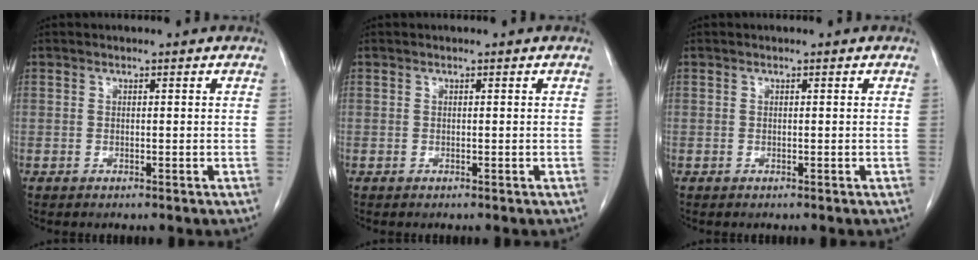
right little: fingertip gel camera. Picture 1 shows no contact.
{"total": 0.0}
{"total": 0.0}